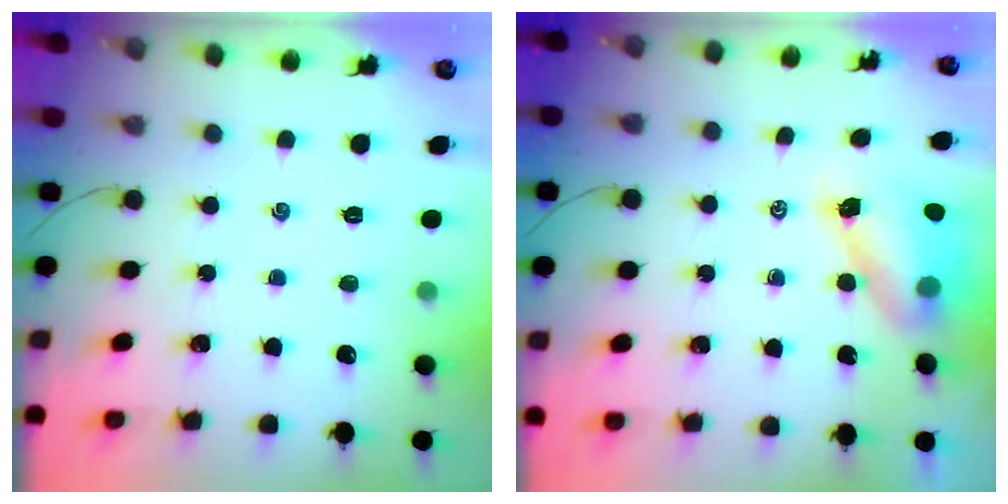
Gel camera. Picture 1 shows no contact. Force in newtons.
{"total": 7.3, "press": 7.2, "slide": 1.2}